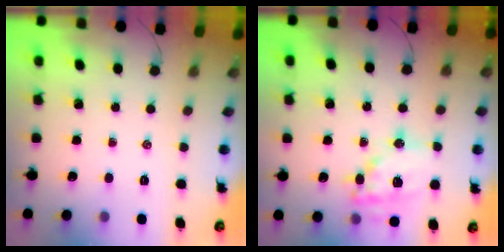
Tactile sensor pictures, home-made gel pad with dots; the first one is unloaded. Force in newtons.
{"total": 15.1, "press": 15.0, "slide": 2.2}